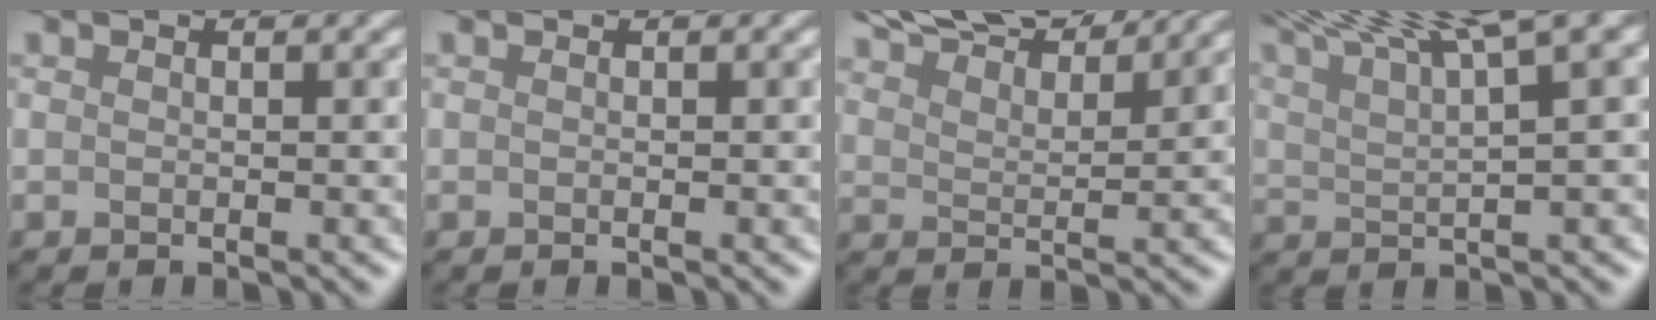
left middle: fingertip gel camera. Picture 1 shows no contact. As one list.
[{"total": 0.0}, {"total": 7.9, "force": [7.6, 0.4, 2.2], "torque": [-0.053, 0.013, 0.116]}, {"total": 9.7, "force": [7.3, 1.2, 6.3], "torque": [-0.109, 0.025, 0.119]}]